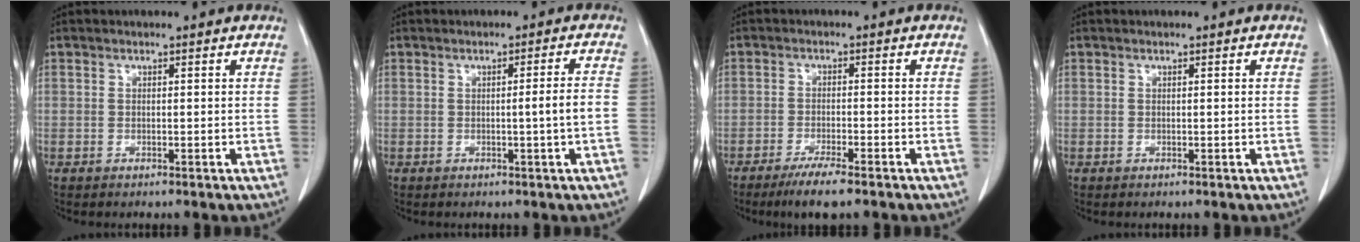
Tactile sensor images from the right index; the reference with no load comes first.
{"total": 3.2, "force": [-0.7, -0.8, 3.1], "torque": [-0.044, -0.002, -0.009]}
{"total": 5.8, "force": [-4.2, 0.3, 4.1], "torque": [-0.070, -0.014, -0.069]}
{"total": 0.0}